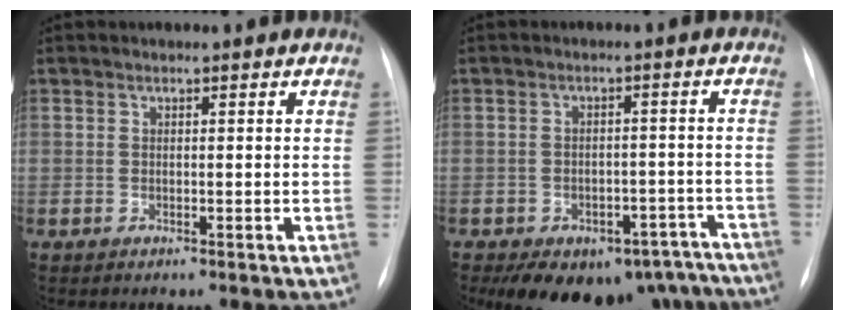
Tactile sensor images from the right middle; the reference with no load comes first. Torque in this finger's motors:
{"motor_torque": [1.10, -1.04, 0.52, 0.10]}